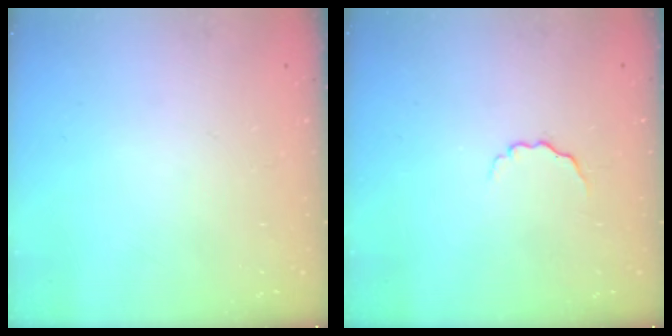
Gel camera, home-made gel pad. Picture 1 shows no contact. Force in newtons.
{"total": 3.1, "press": 3.0, "slide": 0.7}